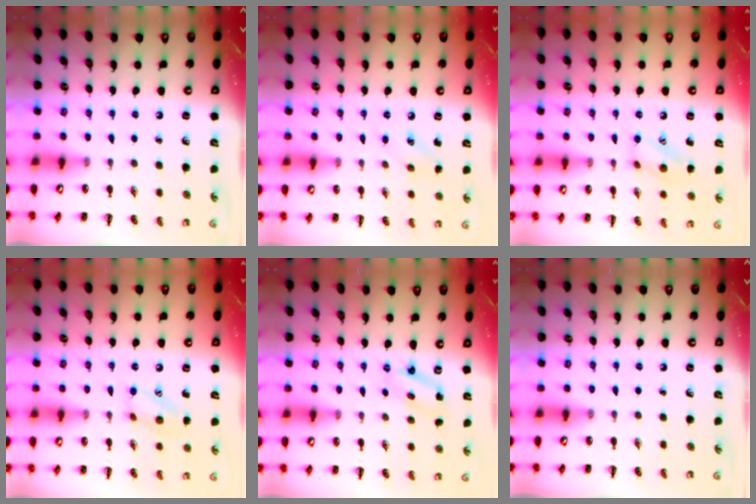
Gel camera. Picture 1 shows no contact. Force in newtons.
{"total": 5.7, "press": 5.5, "slide": 1.5}
{"total": 8.8, "press": 8.7, "slide": 1.3}
{"total": 8.5, "press": 8.4, "slide": 0.7}
{"total": 2.2, "press": 2.1, "slide": 0.6}
{"total": 0.0}